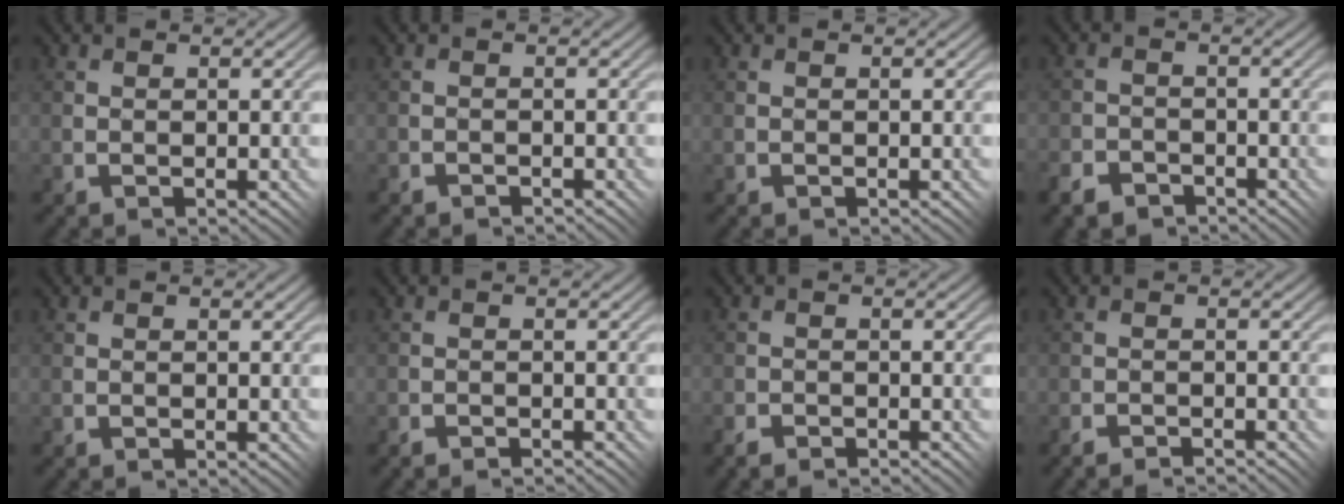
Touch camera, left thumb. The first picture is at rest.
{"total": 1.0, "force": [-0.9, -0.1, -0.4], "torque": [0.013, 0.002, -0.022]}
{"total": 0.0}
{"total": 3.8, "force": [-3.1, 2.1, 0.8], "torque": [-0.016, 0.000, -0.064]}
{"total": 0.0}
{"total": 1.3, "force": [-1.2, -0.4, -0.4], "torque": [0.010, 0.007, -0.030]}
{"total": 2.0, "force": [-1.9, 0.5, 0.2], "torque": [-0.002, 0.002, -0.047]}
{"total": 2.0, "force": [-1.9, -0.4, -0.3], "torque": [0.007, 0.008, -0.044]}